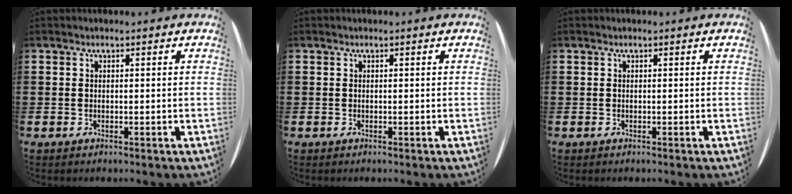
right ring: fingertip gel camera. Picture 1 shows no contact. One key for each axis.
{"total": 0.0}
{"total": 0.0}